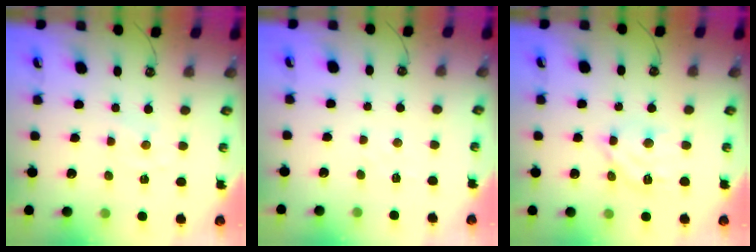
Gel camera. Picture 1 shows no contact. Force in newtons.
{"total": 2.2, "press": 2.2, "slide": 0.3}
{"total": 12.4, "press": 12.4, "slide": 0.9}